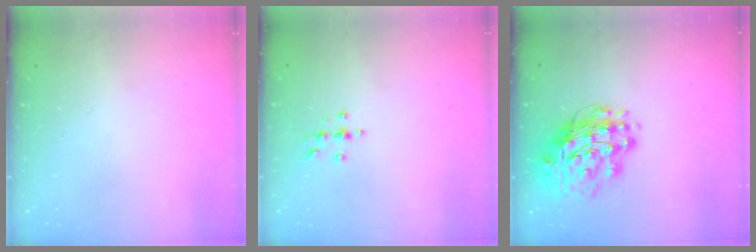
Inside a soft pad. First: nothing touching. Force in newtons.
{"total": 4.0, "press": 4.0, "slide": 0.5}
{"total": 15.8, "press": 15.7, "slide": 1.7}